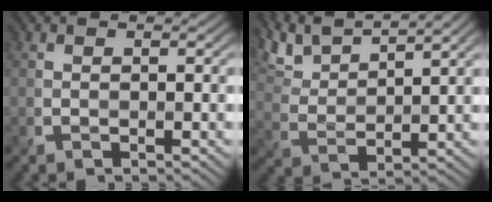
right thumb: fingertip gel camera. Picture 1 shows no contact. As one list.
[{"total": 8.2, "force": [6.6, 1.8, 4.5], "torque": [-0.103, 0.017, 0.128]}]